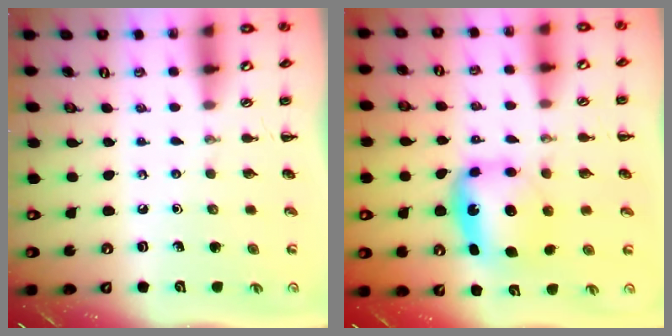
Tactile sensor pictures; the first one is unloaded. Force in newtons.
{"total": 6.1, "press": 6.0, "slide": 1.0}